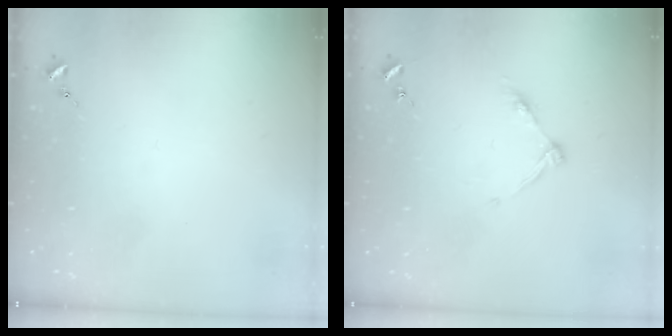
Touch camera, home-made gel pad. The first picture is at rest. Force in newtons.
{"total": 6.0, "press": 6.0, "slide": 0.7}